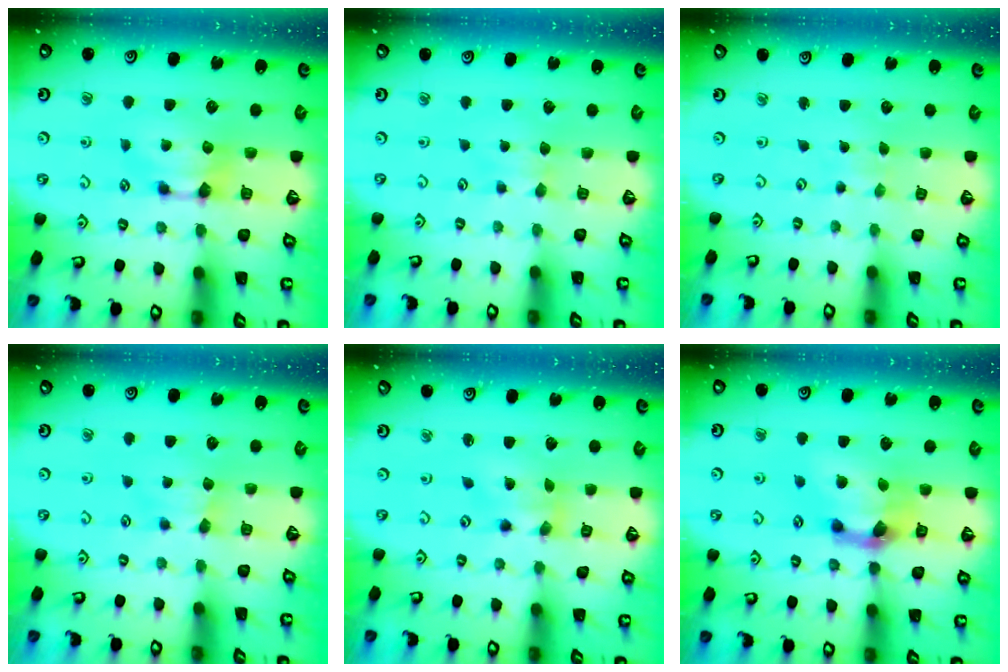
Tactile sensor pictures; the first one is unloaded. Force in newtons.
{"total": 2.9, "press": 2.9, "slide": 0.4}
{"total": 5.3, "press": 5.3, "slide": 0.1}
{"total": 1.6, "press": 1.5, "slide": 0.4}
{"total": 1.4, "press": 0.8, "slide": 1.2}
{"total": 4.7, "press": 4.1, "slide": 2.4}